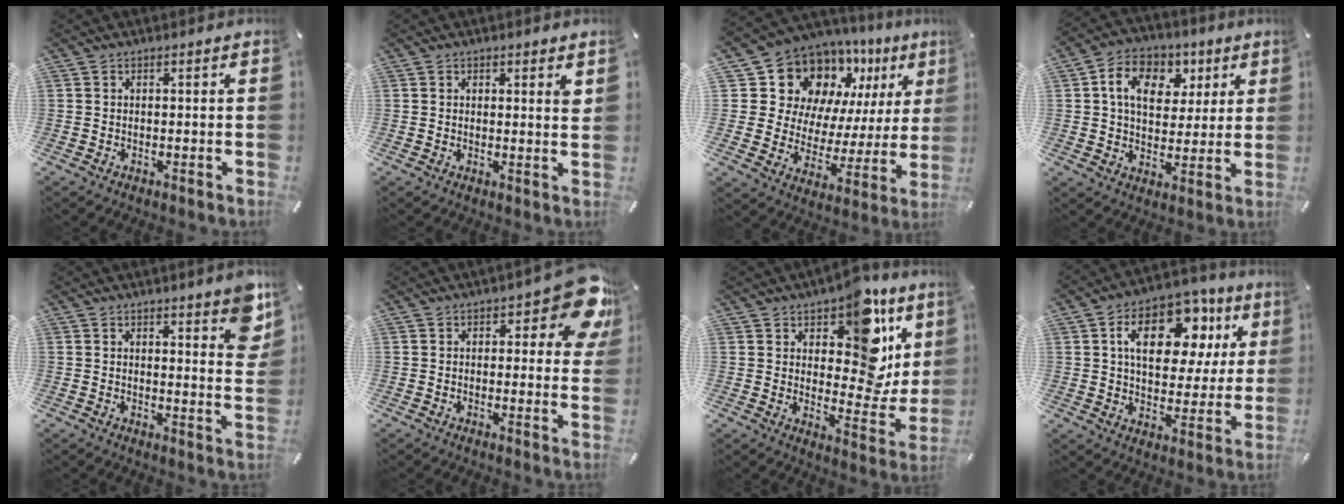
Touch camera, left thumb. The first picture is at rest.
{"total": 1.7, "force": [1.1, 0.6, 1.2], "torque": [0.001, -0.009, 0.015]}
{"total": 15.2, "force": [9.8, 10.5, 4.8], "torque": [-0.084, -0.091, 0.180]}
{"total": 11.4, "force": [4.2, 8.9, 5.8], "torque": [-0.086, -0.008, 0.074]}
{"total": 6.8, "force": [4.5, 2.1, 4.7], "torque": [-0.051, -0.032, 0.072]}
{"total": 11.1, "force": [5.5, 4.6, 8.5], "torque": [-0.096, -0.037, 0.090]}
{"total": 17.3, "force": [9.5, 9.4, 11.0], "torque": [-0.141, -0.075, 0.160]}
{"total": 17.9, "force": [6.9, 11.0, 12.4], "torque": [-0.184, -0.014, 0.114]}